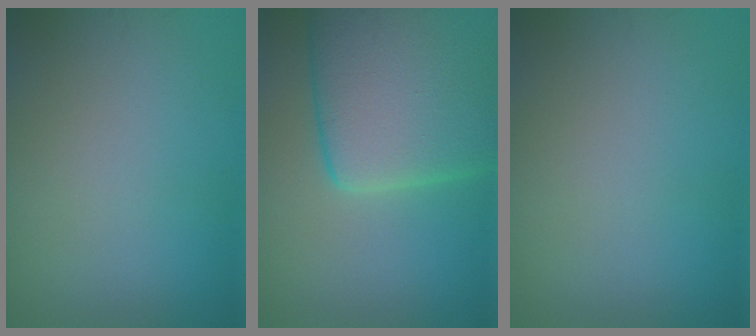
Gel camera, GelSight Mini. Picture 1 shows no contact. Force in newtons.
{"total": 12.0, "press": 11.9, "slide": 0.5}
{"total": 0.0}